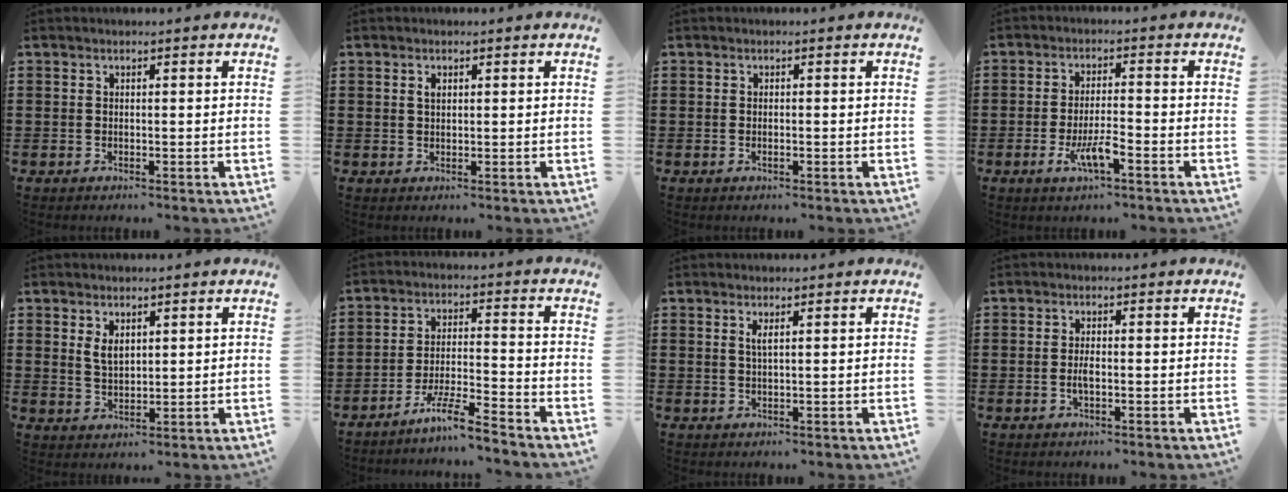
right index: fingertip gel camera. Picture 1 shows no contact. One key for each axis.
{"total": 1.2, "fx": 0.5, "fy": 0.7, "fz": 0.9, "tx": -0.019, "ty": 0.005, "tz": 0.008}
{"total": 0.6, "fx": -0.2, "fy": 0.2, "fz": 0.6, "tx": -0.012, "ty": -0.005, "tz": -0.003}
{"total": 5.1, "fx": -2.5, "fy": 1.0, "fz": 4.3, "tx": -0.097, "ty": -0.006, "tz": -0.052}
{"total": 2.9, "fx": 1.5, "fy": 1.6, "fz": 2.0, "tx": -0.034, "ty": 0.001, "tz": 0.025}
{"total": 6.7, "fx": -5.7, "fy": -0.2, "fz": 3.4, "tx": -0.078, "ty": -0.010, "tz": -0.111}
{"total": 1.3, "fx": 0.6, "fy": 0.2, "fz": 1.2, "tx": -0.025, "ty": 0.002, "tz": 0.010}
{"total": 2.1, "fx": -0.4, "fy": 0.8, "fz": 1.9, "tx": -0.044, "ty": -0.002, "tz": -0.010}